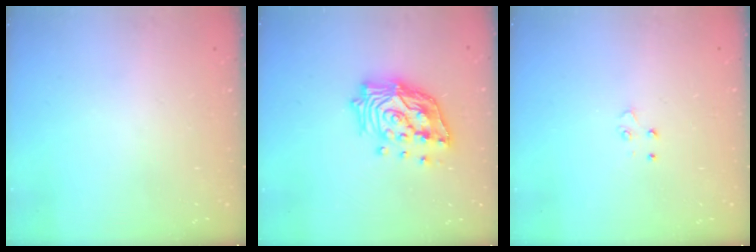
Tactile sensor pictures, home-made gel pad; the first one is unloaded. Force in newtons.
{"total": 16.9, "press": 16.7, "slide": 2.3}
{"total": 3.5, "press": 3.5, "slide": 0.3}